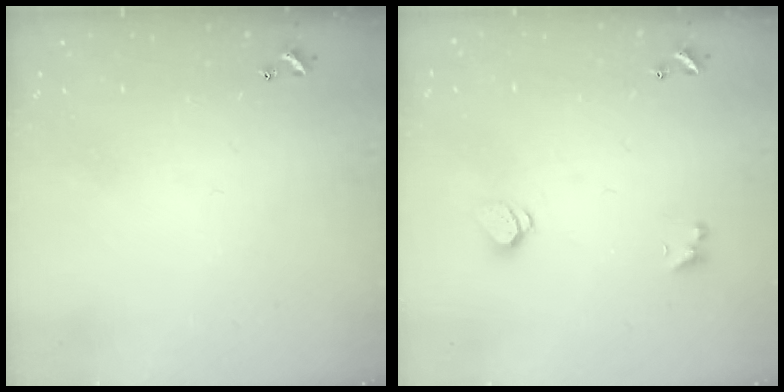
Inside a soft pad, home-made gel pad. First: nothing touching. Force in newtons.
{"total": 1.7, "press": 1.6, "slide": 0.5}